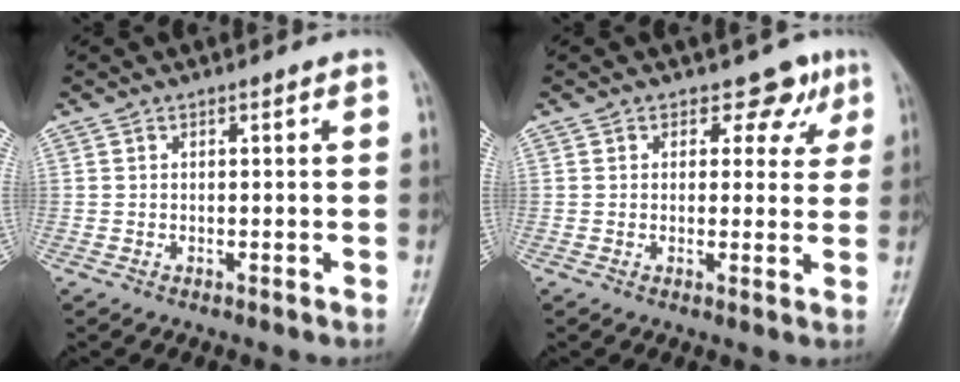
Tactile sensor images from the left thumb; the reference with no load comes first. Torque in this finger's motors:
{"motor_torque": [0.13, 0.20, 0.07, 0.03, 0.05]}